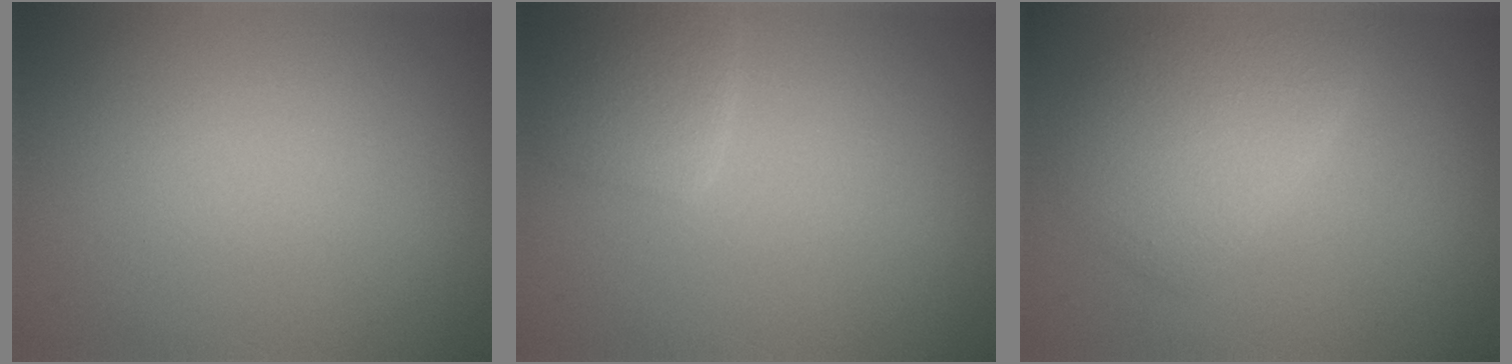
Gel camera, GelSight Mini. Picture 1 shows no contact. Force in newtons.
{"total": 1.9, "press": 1.9, "slide": 0.1}
{"total": 3.3, "press": 3.3, "slide": 0.0}